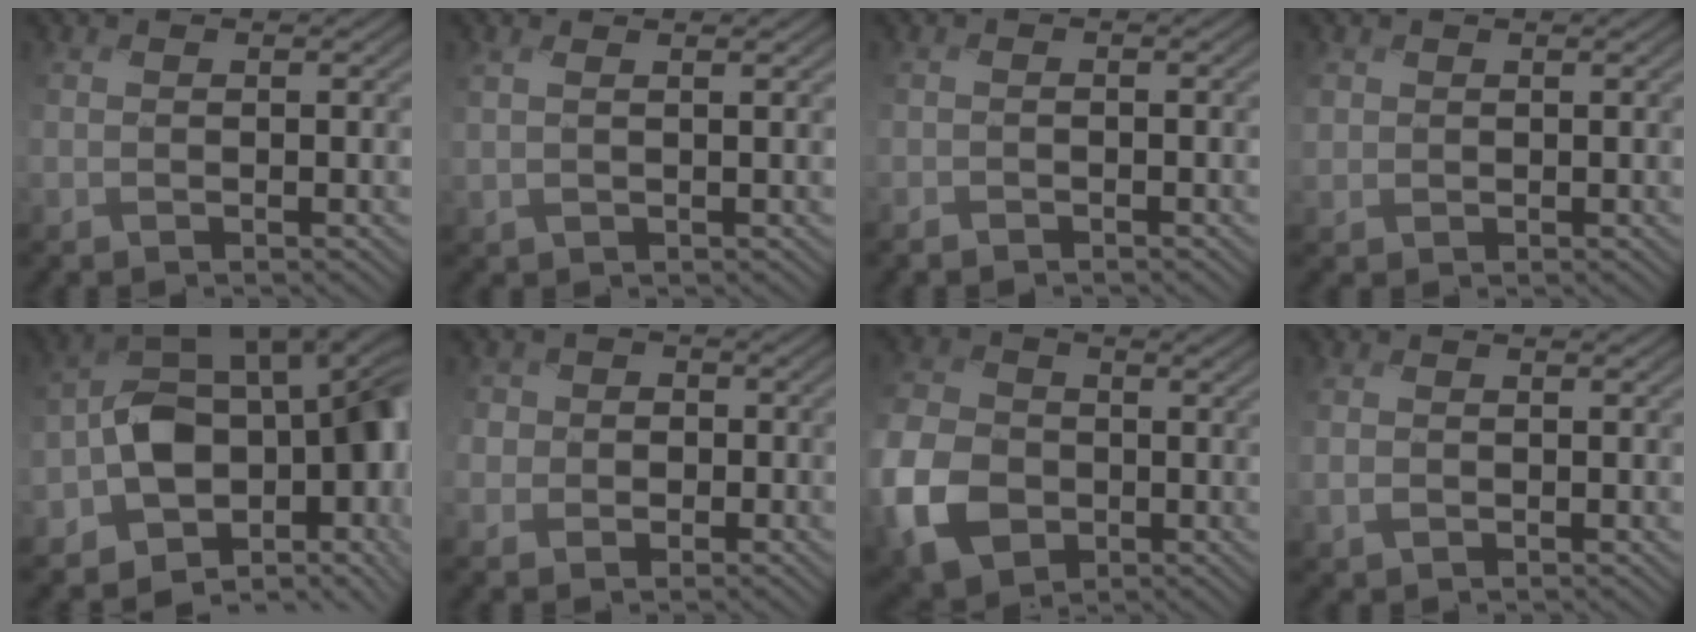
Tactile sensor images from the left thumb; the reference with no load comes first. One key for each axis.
{"total": 1.3, "fx": 0.8, "fy": 0.0, "fz": 1.1, "tx": -0.029, "ty": 0.004, "tz": 0.021}
{"total": 1.3, "fx": -1.1, "fy": 0.6, "fz": -0.3, "tx": 0.008, "ty": -0.005, "tz": -0.026}
{"total": 1.7, "fx": 0.3, "fy": 1.7, "fz": 0.0, "tx": -0.019, "ty": -0.003, "tz": 0.000}
{"total": 15.8, "fx": -3.3, "fy": 10.0, "fz": 11.8, "tx": -0.179, "ty": -0.029, "tz": -0.033}
{"total": 4.9, "fx": -0.9, "fy": 4.6, "fz": 1.3, "tx": -0.038, "ty": 0.010, "tz": -0.045}
{"total": 11.2, "fx": -3.8, "fy": 8.5, "fz": 6.2, "tx": -0.187, "ty": -0.024, "tz": -0.089}
{"total": 1.5, "fx": -0.5, "fy": 1.1, "fz": 0.9, "tx": -0.026, "ty": -0.001, "tz": -0.011}